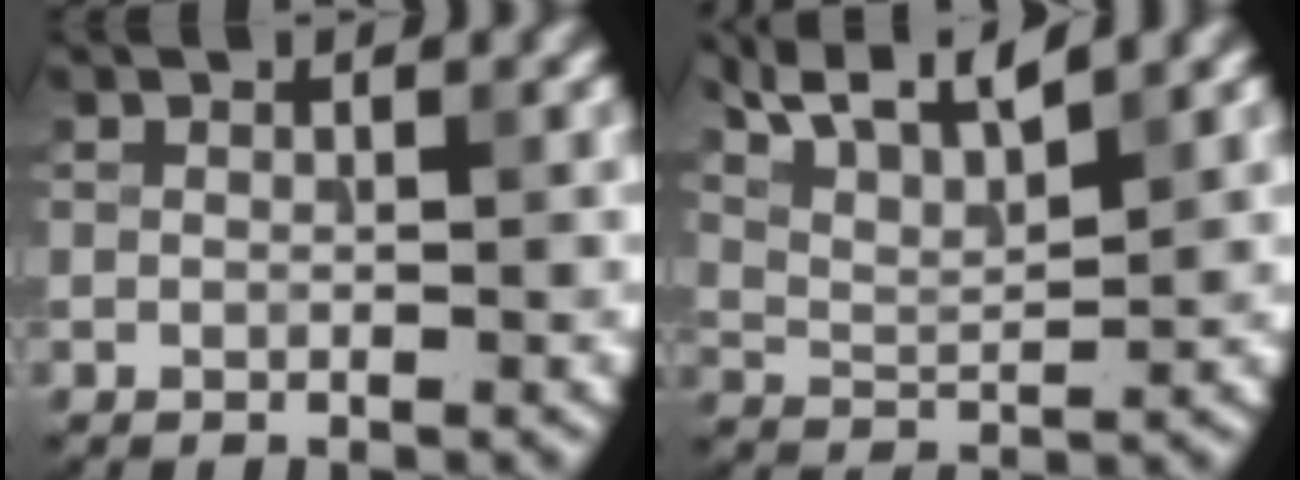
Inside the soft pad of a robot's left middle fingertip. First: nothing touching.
{"total": 8.2, "force": [6.4, 2.0, 4.7], "torque": [-0.080, 0.024, 0.081]}